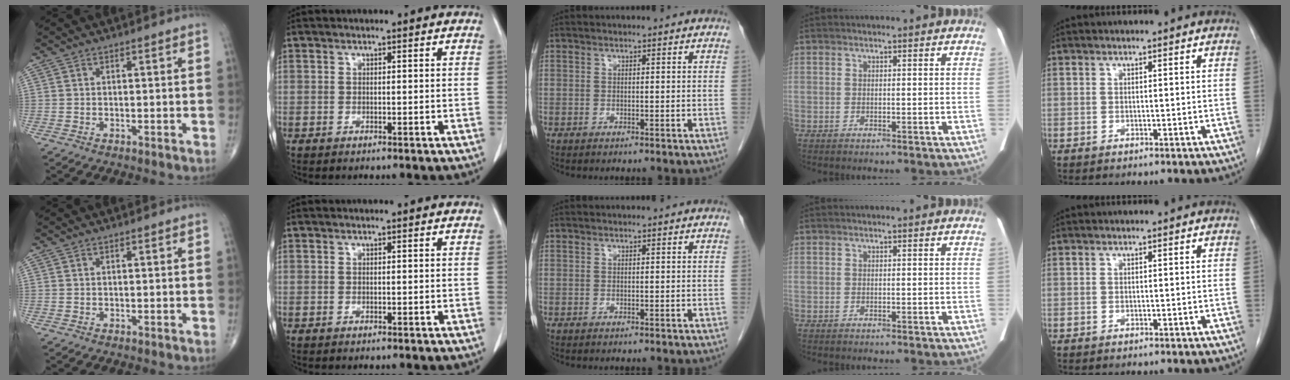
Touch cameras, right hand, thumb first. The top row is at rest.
{}